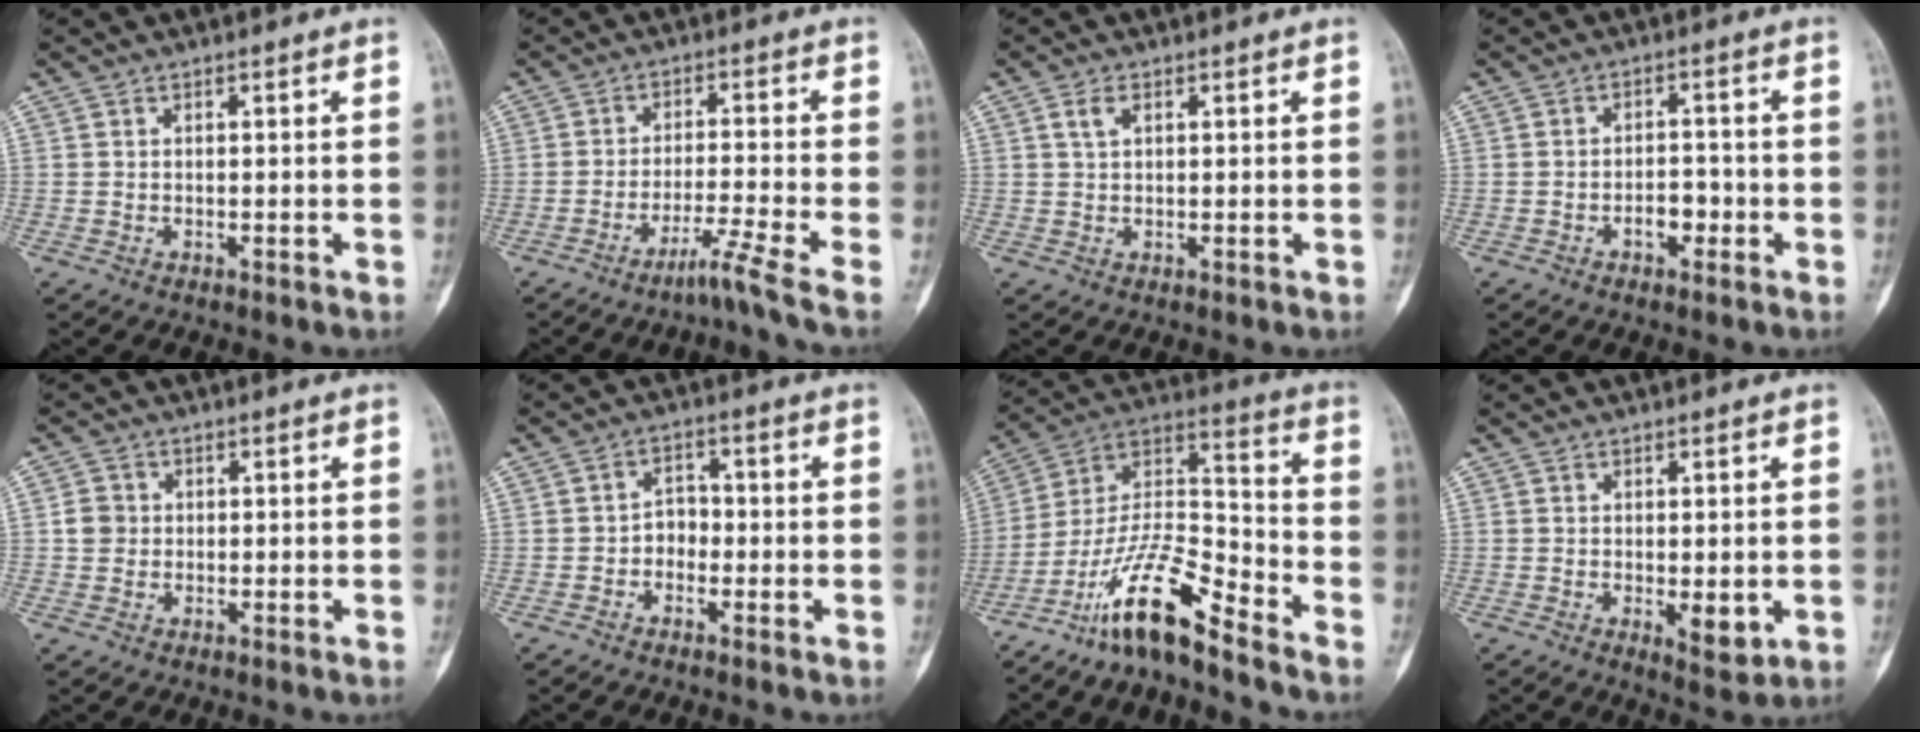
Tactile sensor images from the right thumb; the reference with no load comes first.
{"total": 5.9, "force": [-4.2, -2.0, 3.7], "torque": [-0.084, 0.014, -0.083]}
{"total": 2.3, "force": [0.9, 1.2, 1.7], "torque": [-0.035, 0.005, 0.020]}
{"total": 3.7, "force": [-1.6, 2.1, 2.5], "torque": [-0.026, 0.017, -0.024]}
{"total": 2.9, "force": [-0.1, 2.7, 1.1], "torque": [-0.010, 0.008, -0.006]}
{"total": 3.3, "force": [-1.2, 2.6, 1.7], "torque": [-0.004, 0.018, -0.030]}
{"total": 15.0, "force": [-11.2, 3.2, 9.4], "torque": [-0.181, 0.093, -0.210]}
{"total": 4.3, "force": [-0.6, 1.7, 3.8], "torque": [-0.050, -0.011, -0.001]}